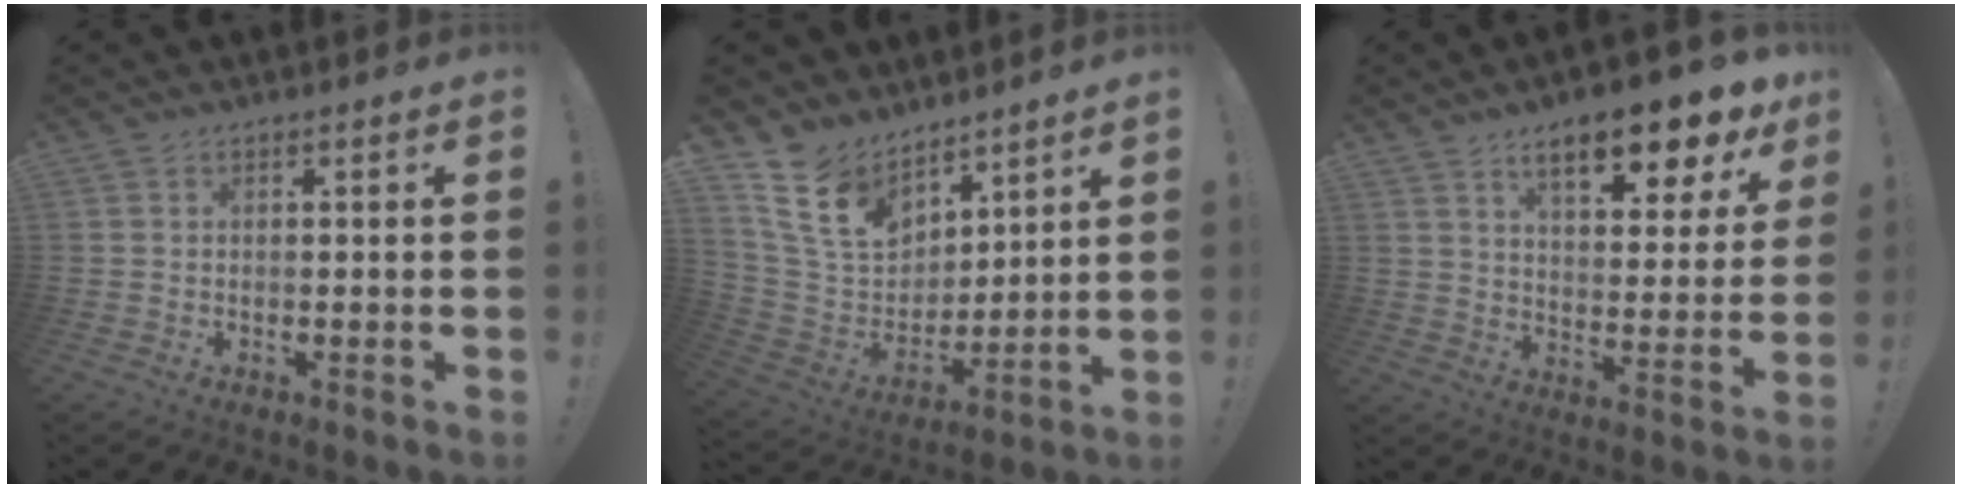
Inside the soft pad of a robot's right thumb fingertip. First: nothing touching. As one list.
[{"total": 14.5, "force": [10.1, 8.6, 5.9], "torque": [-0.132, -0.062, 0.199]}, {"total": 13.9, "force": [8.9, 4.1, 9.8], "torque": [-0.139, -0.059, 0.140]}]